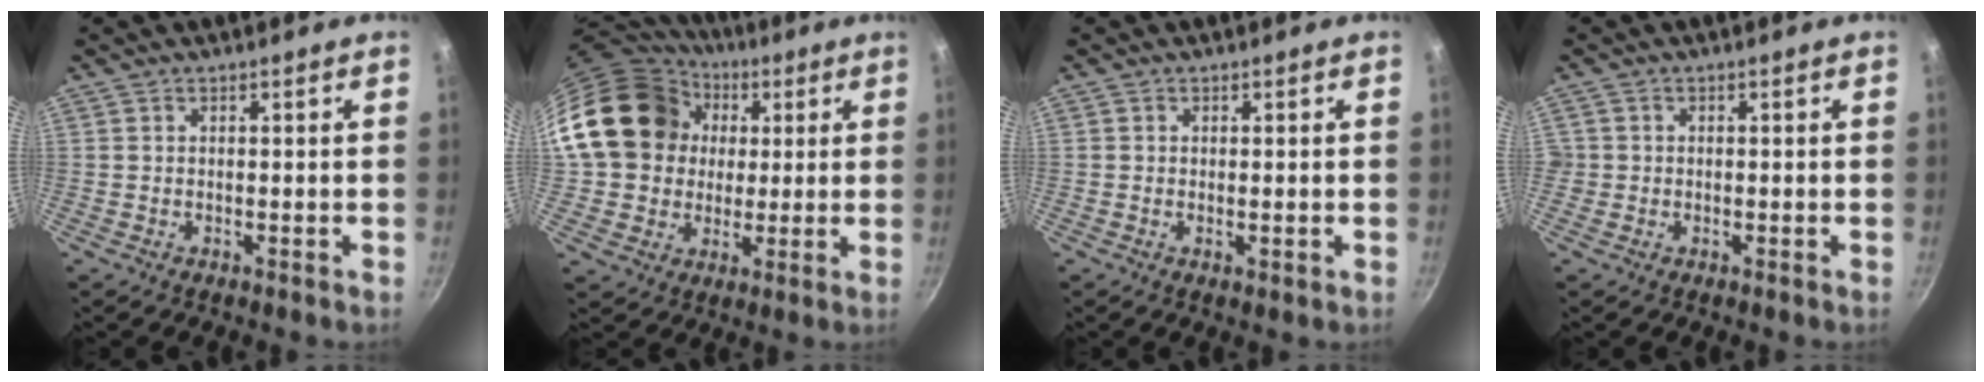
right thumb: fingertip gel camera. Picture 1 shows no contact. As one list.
[{"total": 19.8, "force": [3.3, 16.9, 9.7], "torque": [-0.153, 0.031, 0.057]}, {"total": 1.1, "force": [-0.1, 0.4, 1.0], "torque": [-0.018, -0.003, -0.003]}, {"total": 1.1, "force": [-0.3, 1.1, 0.1], "torque": [0.003, 0.004, -0.005]}]